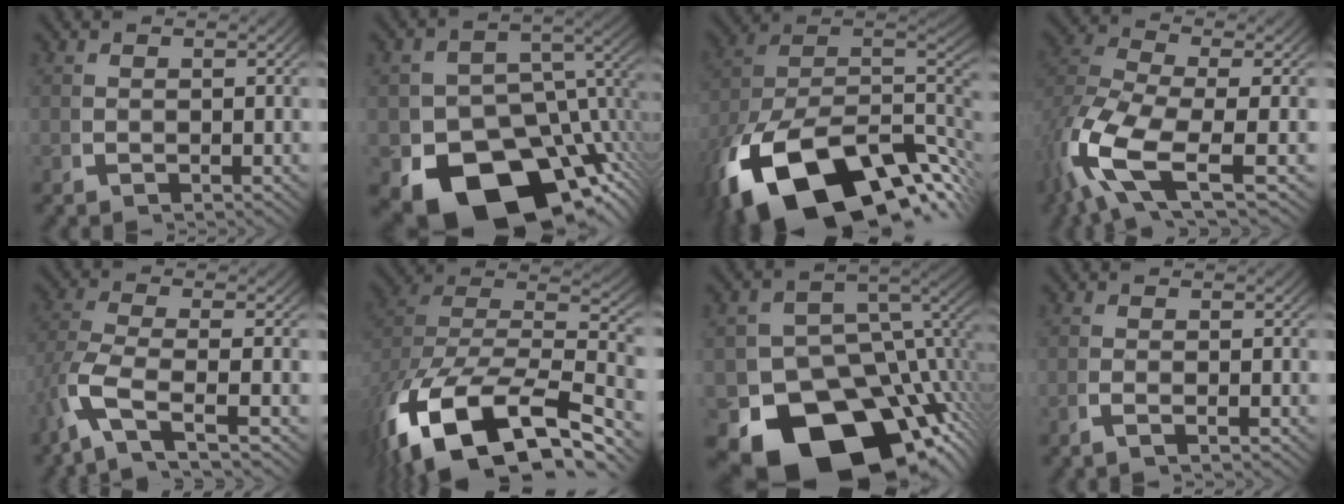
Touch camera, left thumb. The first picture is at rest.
{"total": 19.5, "force": [-8.2, 13.2, 11.8], "torque": [-0.217, -0.087, -0.093]}
{"total": 23.2, "force": [-7.0, 14.5, 16.7], "torque": [-0.310, -0.063, -0.082]}
{"total": 10.2, "force": [-1.4, 5.7, 8.3], "torque": [-0.206, -0.032, -0.013]}
{"total": 6.5, "force": [-2.7, 3.3, 4.9], "torque": [-0.141, -0.027, -0.034]}
{"total": 17.2, "force": [-3.1, 11.3, 12.6], "torque": [-0.256, -0.045, -0.029]}
{"total": 21.4, "force": [-8.9, 13.9, 13.6], "torque": [-0.237, -0.088, -0.107]}
{"total": 1.1, "force": [-0.6, -0.2, 0.9], "torque": [-0.018, 0.006, -0.017]}